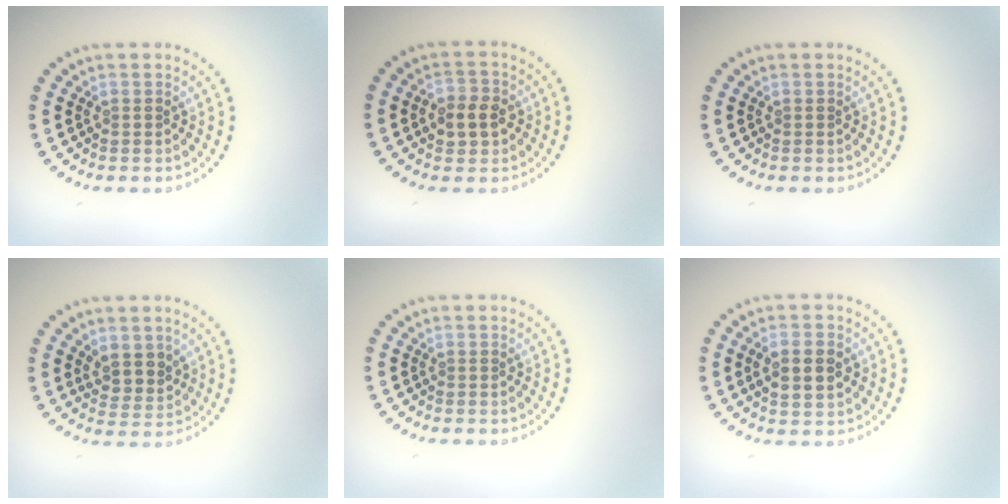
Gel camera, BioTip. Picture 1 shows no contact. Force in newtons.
{"total": 2.9, "press": 2.8, "slide": 0.4}
{"total": 0.0}
{"total": 2.8, "press": 2.4, "slide": 1.4}
{"total": 0.0}
{"total": 3.2, "press": 3.2, "slide": 0.2}